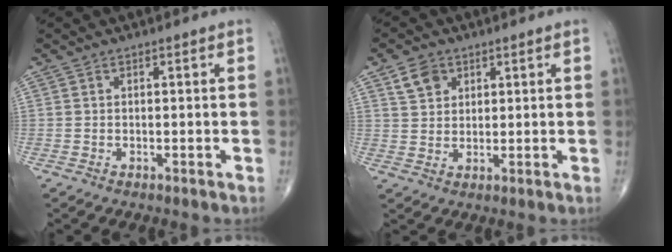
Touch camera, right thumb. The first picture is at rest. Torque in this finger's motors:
{"motor_torque": [-0.39, 0.48, 0.02, 0.12, 0.09]}